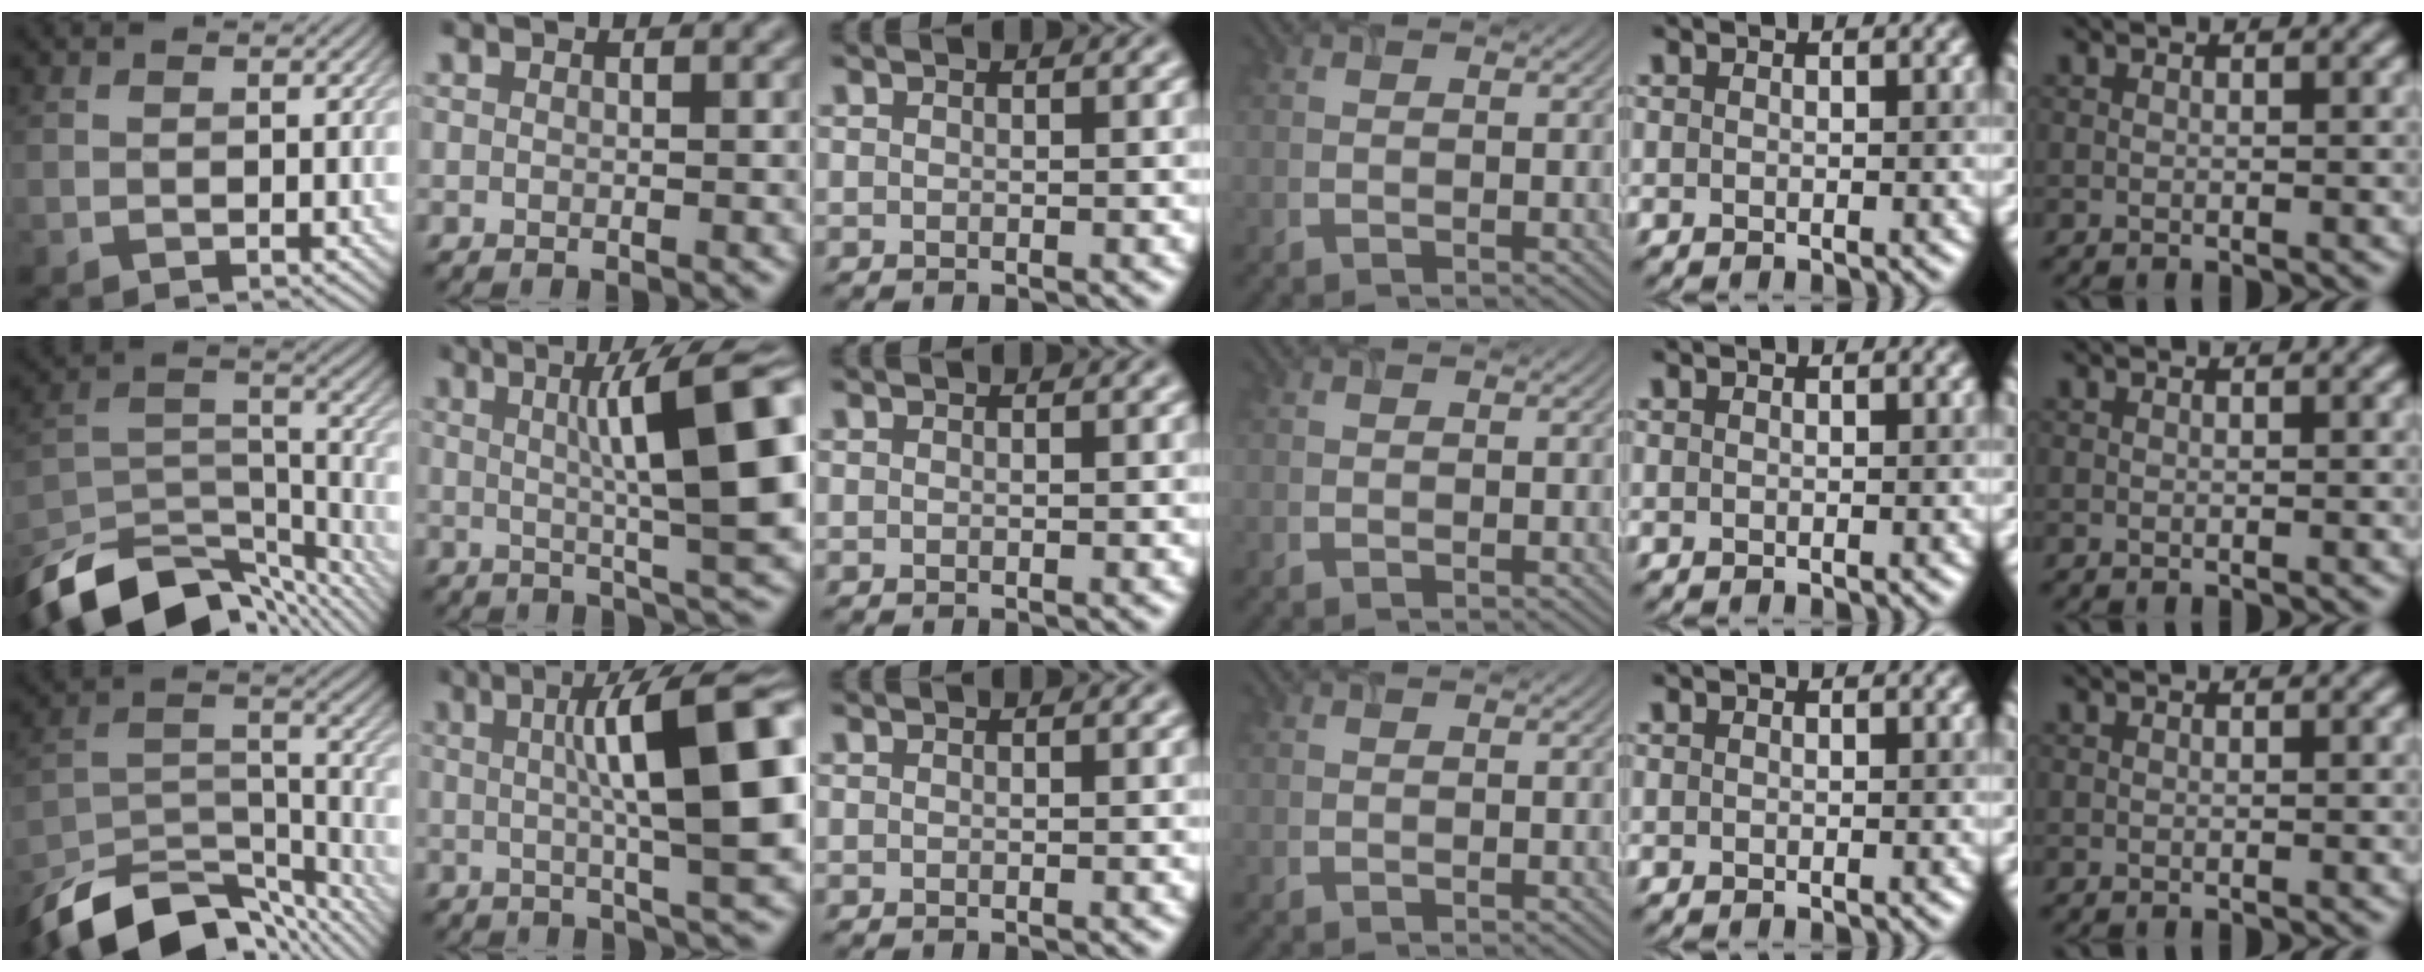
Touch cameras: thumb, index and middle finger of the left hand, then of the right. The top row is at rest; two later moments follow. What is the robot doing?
{"motion": "open", "object": "airpods case & airpods"}